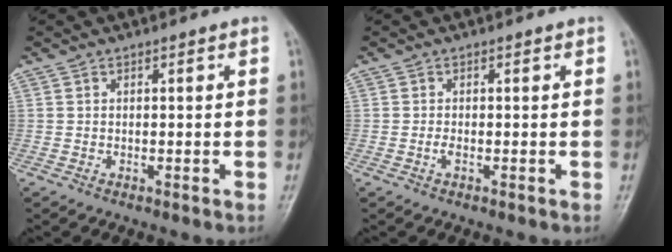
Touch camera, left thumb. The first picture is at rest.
{"total": 0.8, "force": [-0.1, 0.3, 0.8], "torque": [-0.015, 0.001, -0.001]}